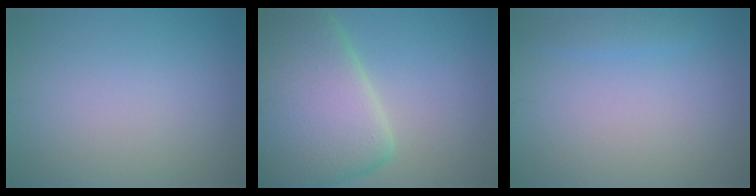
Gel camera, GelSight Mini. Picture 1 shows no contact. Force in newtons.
{"total": 11.8, "press": 11.7, "slide": 1.1}
{"total": 1.0, "press": 1.0, "slide": 0.1}